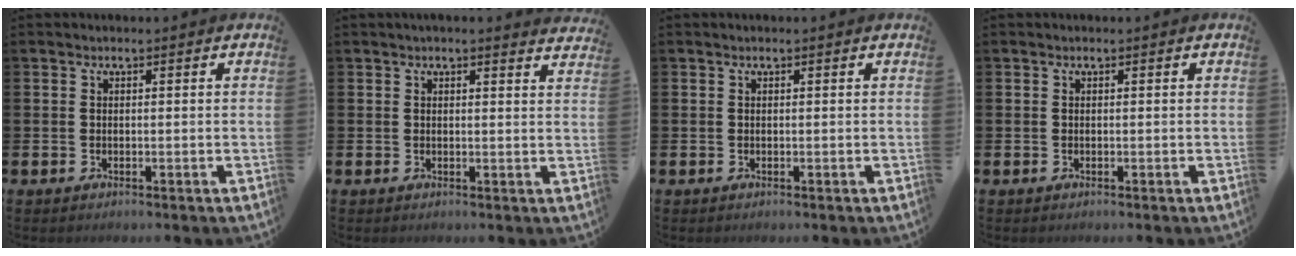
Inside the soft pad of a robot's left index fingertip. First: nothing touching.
{"total": 1.9, "force": [1.9, -0.1, 0.2], "torque": [-0.003, -0.009, 0.033]}
{"total": 0.0}
{"total": 0.0}